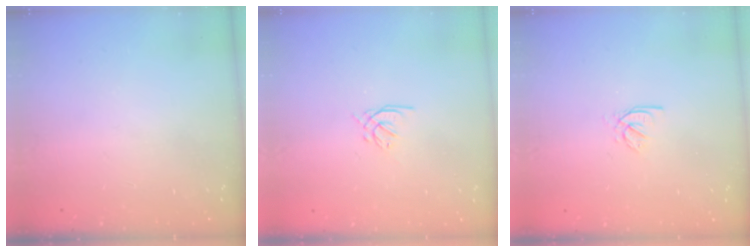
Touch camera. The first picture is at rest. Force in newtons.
{"total": 1.4, "press": 1.3, "slide": 0.5}
{"total": 2.0, "press": 2.0, "slide": 0.4}